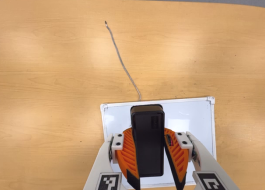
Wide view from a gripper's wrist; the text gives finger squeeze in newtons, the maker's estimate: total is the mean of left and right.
{"total": 12.0, "left": 10.8, "right": 13.3}